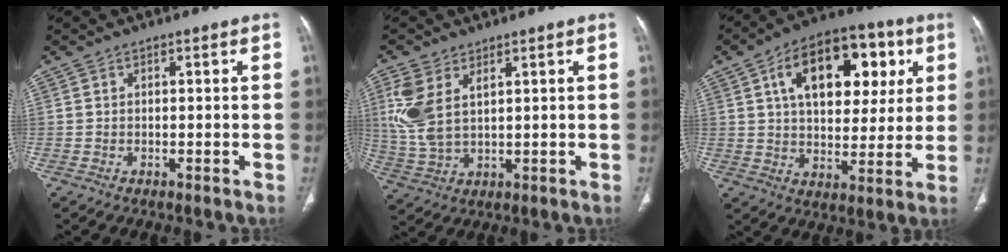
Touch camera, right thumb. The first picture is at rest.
{"total": 8.8, "force": [3.3, 4.8, 6.6], "torque": [-0.154, -0.002, 0.078]}
{"total": 20.4, "force": [7.0, 12.0, 15.0], "torque": [-0.181, 0.003, 0.103]}